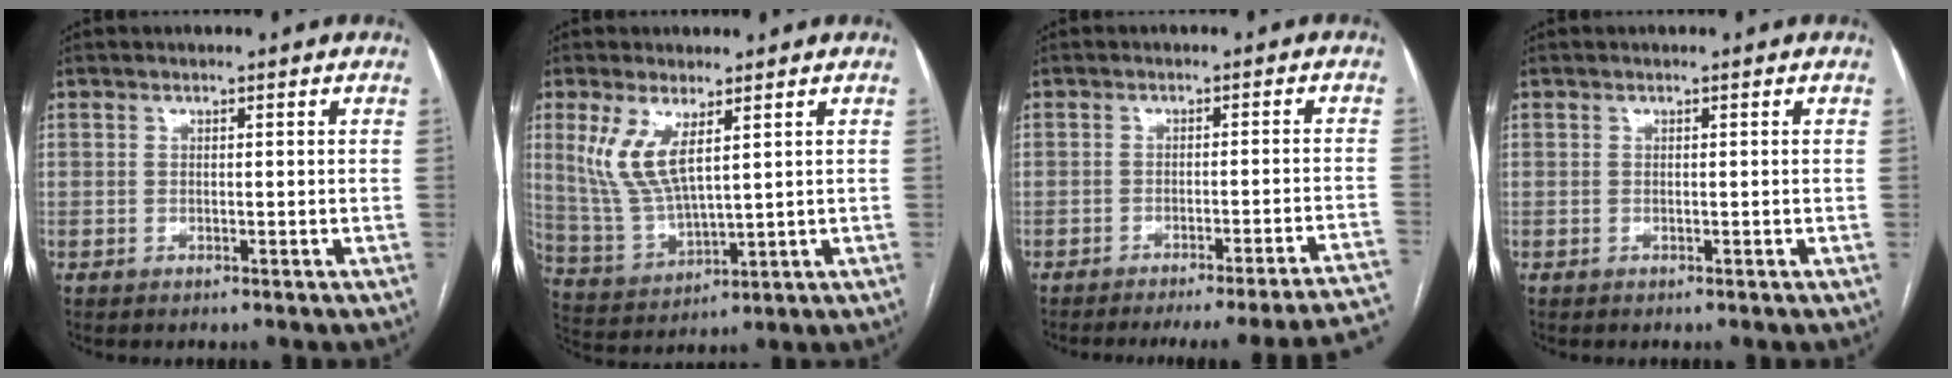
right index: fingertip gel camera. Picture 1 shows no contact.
{"total": 8.8, "force": [3.7, 2.6, 7.5], "torque": [-0.175, -0.004, 0.088]}
{"total": 19.4, "force": [-17.5, -1.1, 8.4], "torque": [-0.036, -0.013, -0.210]}
{"total": 0.0}